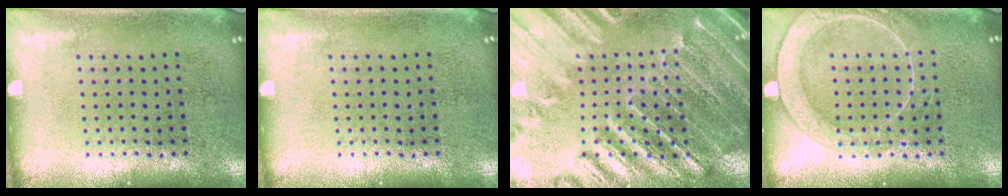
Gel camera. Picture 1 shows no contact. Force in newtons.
{"total": 0.0}
{"total": 2.7, "press": 2.7, "slide": 0.4}
{"total": 2.7, "press": 2.6, "slide": 0.3}